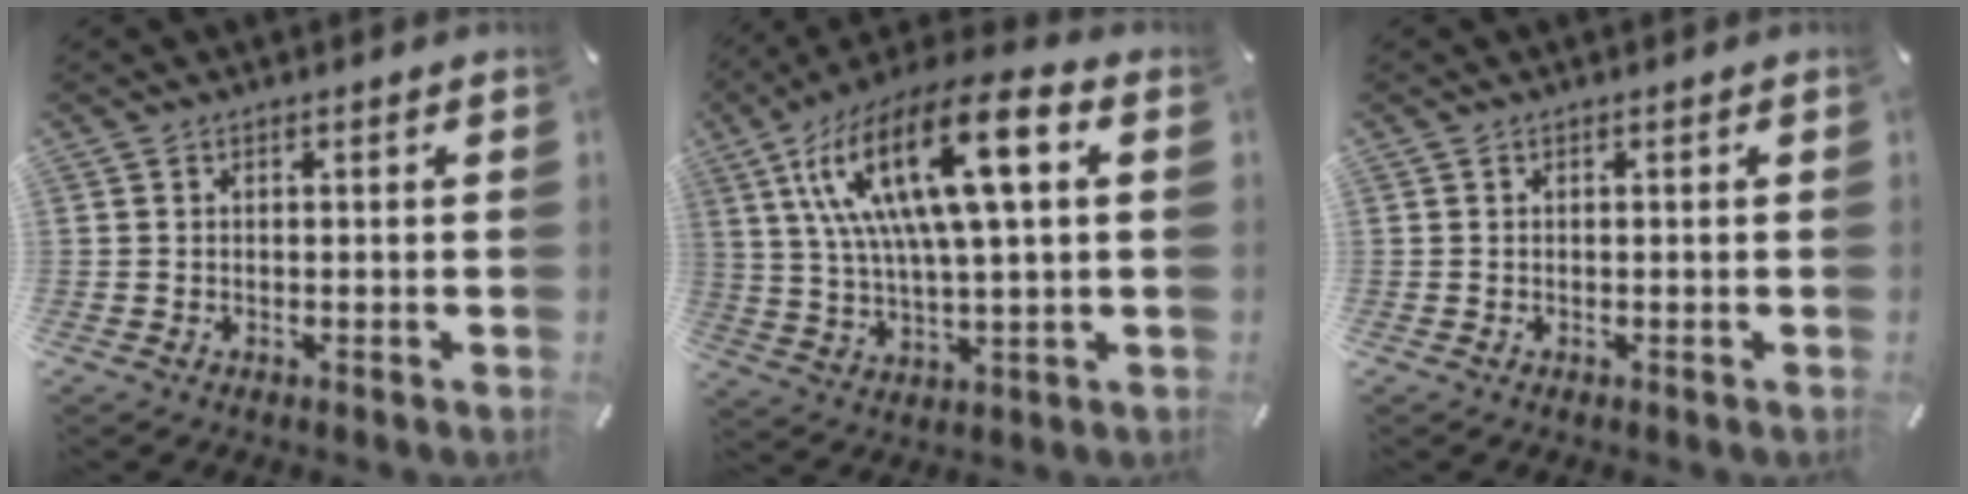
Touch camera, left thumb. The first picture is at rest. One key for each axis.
{"total": 19.7, "fx": 7.2, "fy": 6.0, "fz": 17.3, "tx": -0.369, "ty": -0.017, "tz": 0.108}
{"total": 0.0}